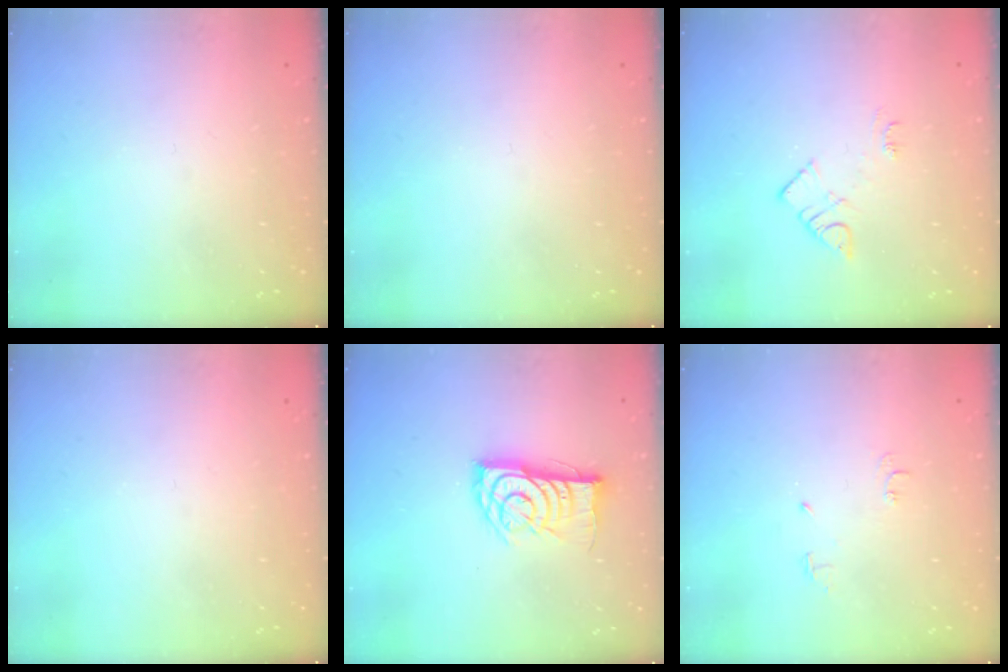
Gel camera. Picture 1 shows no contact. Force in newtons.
{"total": 0.0}
{"total": 5.6, "press": 5.5, "slide": 0.6}
{"total": 0.0}
{"total": 11.9, "press": 11.9, "slide": 0.8}
{"total": 4.7, "press": 4.7, "slide": 0.7}